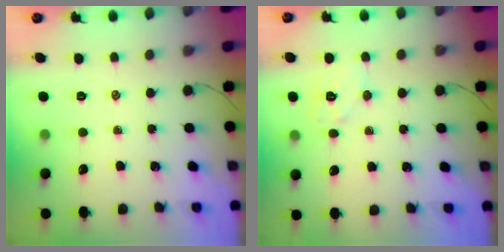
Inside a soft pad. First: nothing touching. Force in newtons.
{"total": 8.1, "press": 8.1, "slide": 0.9}